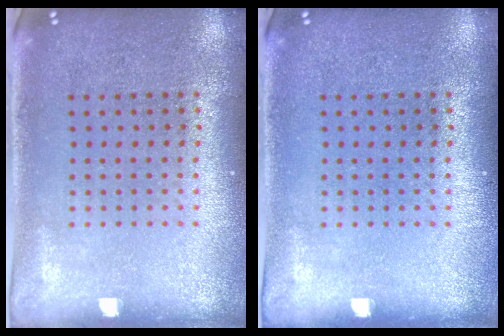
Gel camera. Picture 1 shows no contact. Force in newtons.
{"total": 0.0}